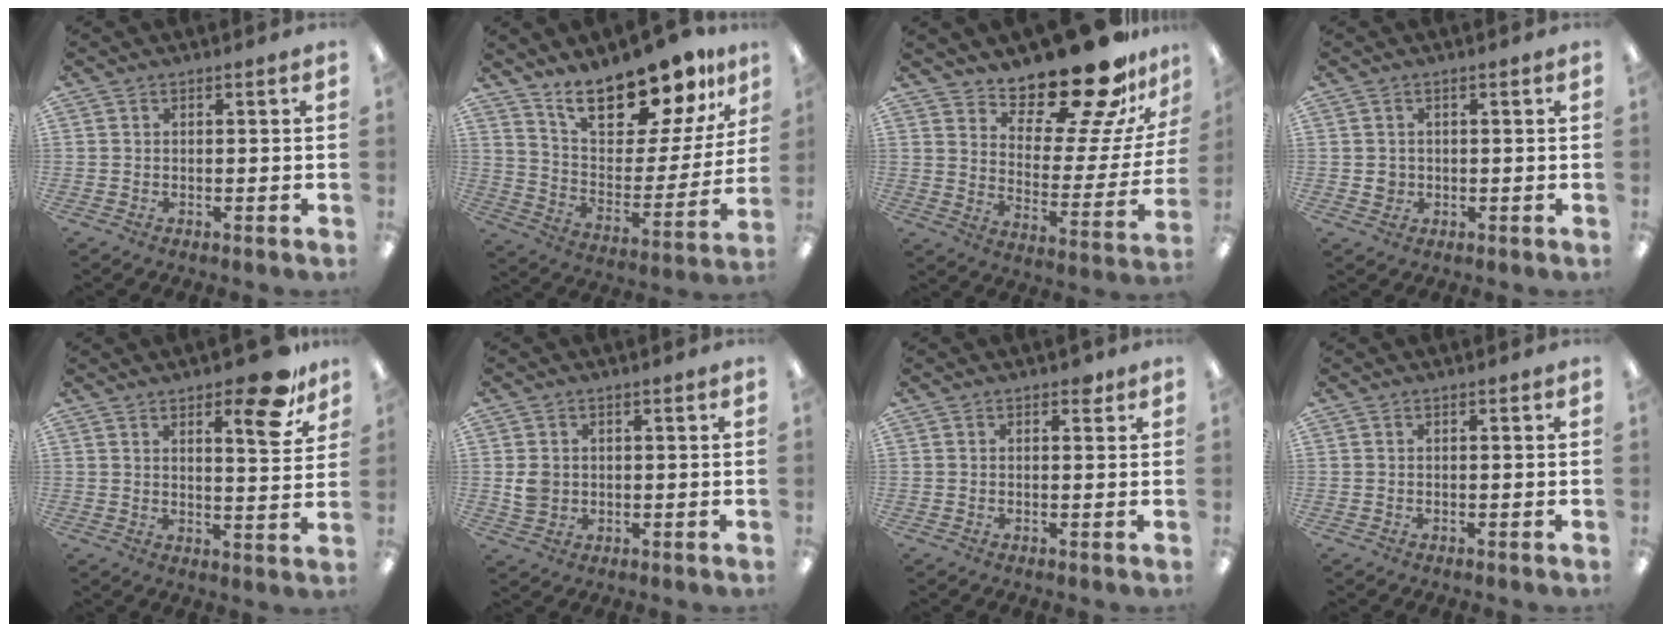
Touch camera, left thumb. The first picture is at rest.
{"total": 20.0, "force": [16.9, 6.5, 8.4], "torque": [-0.149, -0.123, 0.295]}
{"total": 21.5, "force": [18.3, 5.5, 9.8], "torque": [-0.131, -0.141, 0.299]}
{"total": 2.1, "force": [0.1, 2.0, 0.6], "torque": [-0.005, 0.002, -0.002]}
{"total": 11.8, "force": [8.1, 3.3, 7.9], "torque": [-0.100, -0.047, 0.129]}
{"total": 3.9, "force": [0.5, 3.5, 1.6], "torque": [-0.015, -0.001, 0.009]}
{"total": 1.9, "force": [1.2, 1.0, 0.9], "torque": [-0.004, -0.003, 0.018]}
{"total": 0.0}